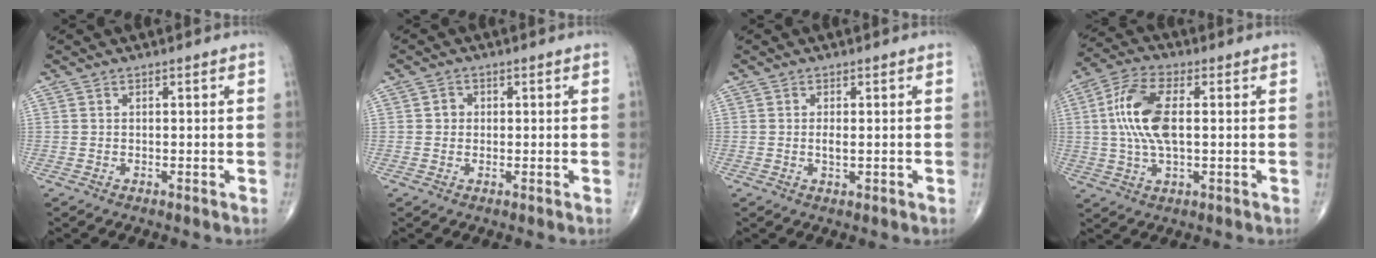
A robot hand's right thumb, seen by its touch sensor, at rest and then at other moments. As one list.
[{"total": 1.7, "force": [0.1, 1.6, 0.6], "torque": [0.001, 0.004, -0.001]}, {"total": 1.6, "force": [0.0, 0.5, 1.5], "torque": [-0.029, -0.002, 0.000]}, {"total": 11.8, "force": [1.1, 5.2, 10.5], "torque": [-0.226, 0.013, 0.020]}]